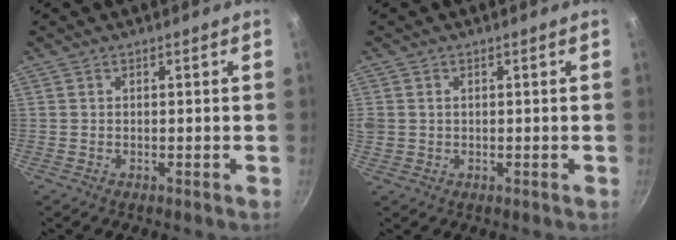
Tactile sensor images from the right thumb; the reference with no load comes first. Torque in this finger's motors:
{"motor_torque": [-0.22, -0.22, 0.43, 0.32, 0.00]}